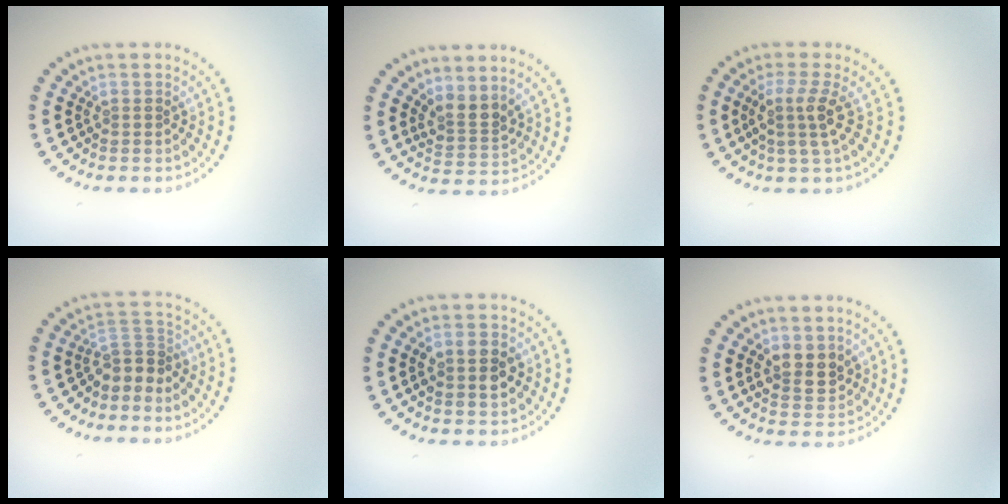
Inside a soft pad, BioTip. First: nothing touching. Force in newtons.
{"total": 2.6, "press": 1.9, "slide": 1.7}
{"total": 2.8, "press": 2.1, "slide": 1.9}
{"total": 2.7, "press": 2.0, "slide": 1.9}
{"total": 2.8, "press": 2.8, "slide": 0.3}
{"total": 3.0, "press": 2.9, "slide": 0.8}